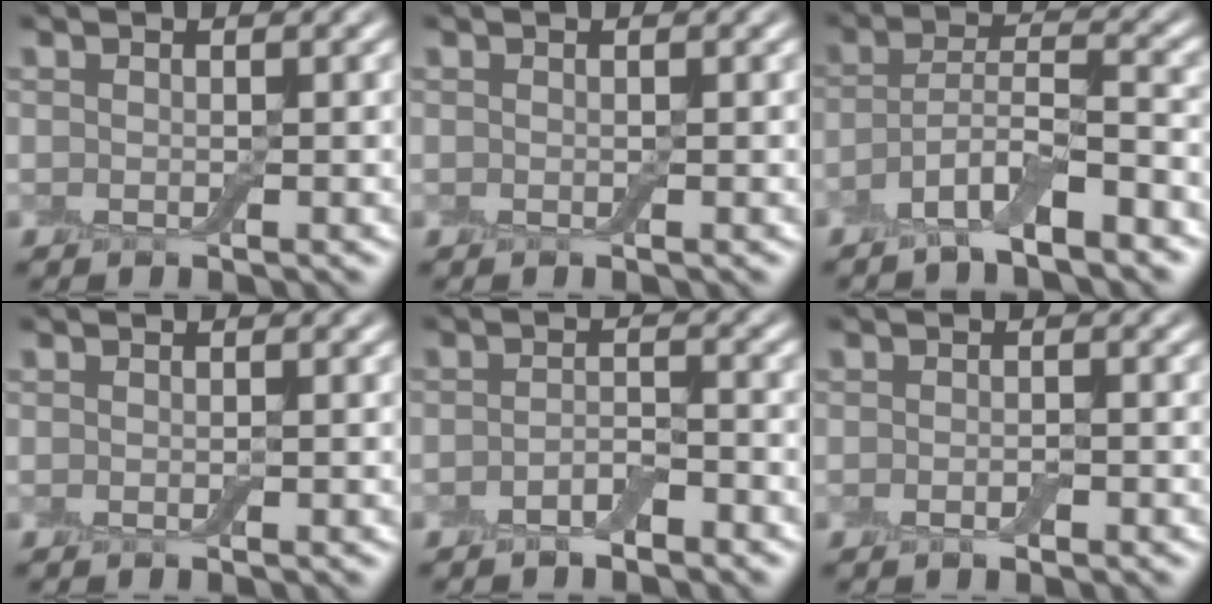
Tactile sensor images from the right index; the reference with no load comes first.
{"total": 0.0}
{"total": 5.0, "force": [-3.2, 1.1, 3.7], "torque": [-0.068, -0.002, -0.065]}
{"total": 0.0}
{"total": 1.8, "force": [-1.3, 0.7, 0.9], "torque": [-0.016, 0.000, -0.025]}
{"total": 0.7, "force": [-0.4, 0.3, 0.4], "torque": [-0.006, -0.003, -0.005]}